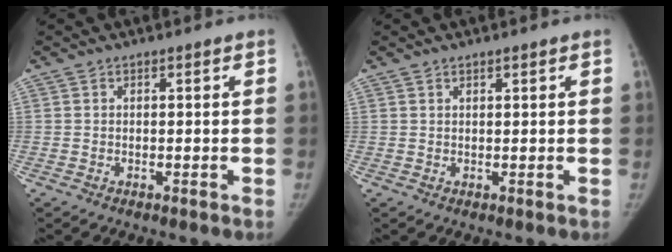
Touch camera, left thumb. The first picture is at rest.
{"total": 0.8, "force": [0.6, 0.2, 0.5], "torque": [-0.008, -0.003, 0.012]}